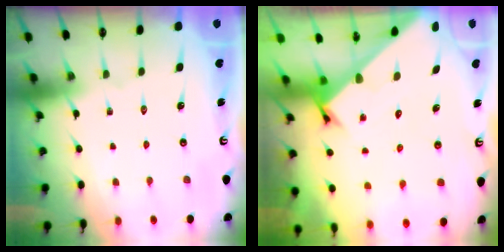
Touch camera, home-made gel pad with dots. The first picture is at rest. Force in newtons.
{"total": 2.4, "press": 2.3, "slide": 0.3}